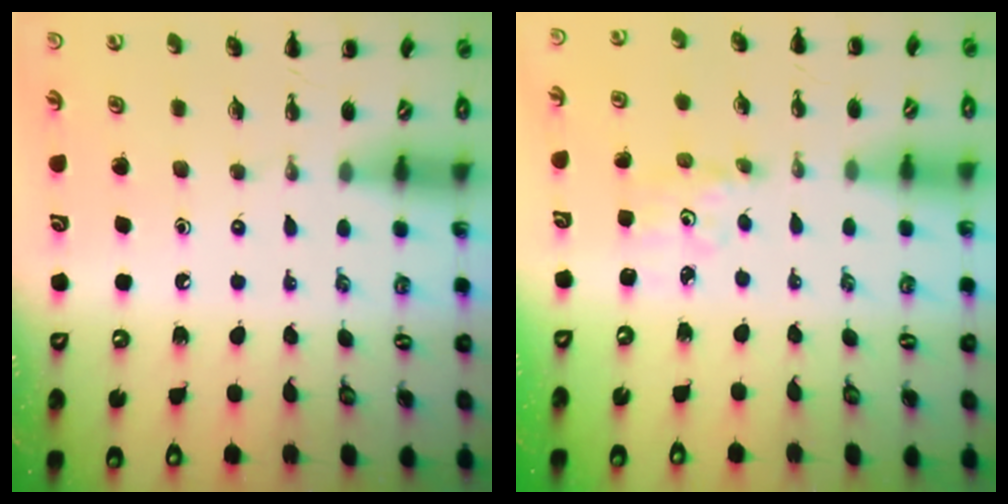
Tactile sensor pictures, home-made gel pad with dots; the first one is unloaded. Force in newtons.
{"total": 1.8, "press": 1.8, "slide": 0.5}